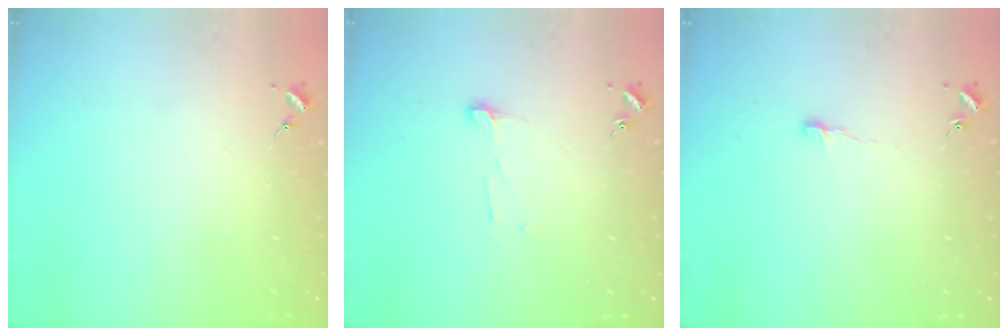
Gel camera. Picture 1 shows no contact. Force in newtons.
{"total": 4.8, "press": 4.8, "slide": 0.5}
{"total": 3.0, "press": 3.0, "slide": 0.3}